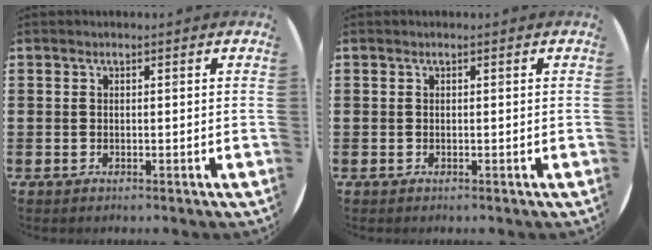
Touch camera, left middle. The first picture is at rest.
{"total": 0.0}